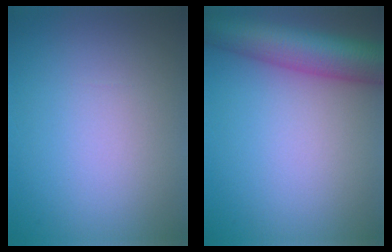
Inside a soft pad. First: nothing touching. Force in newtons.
{"total": 8.4, "press": 8.4, "slide": 0.3}